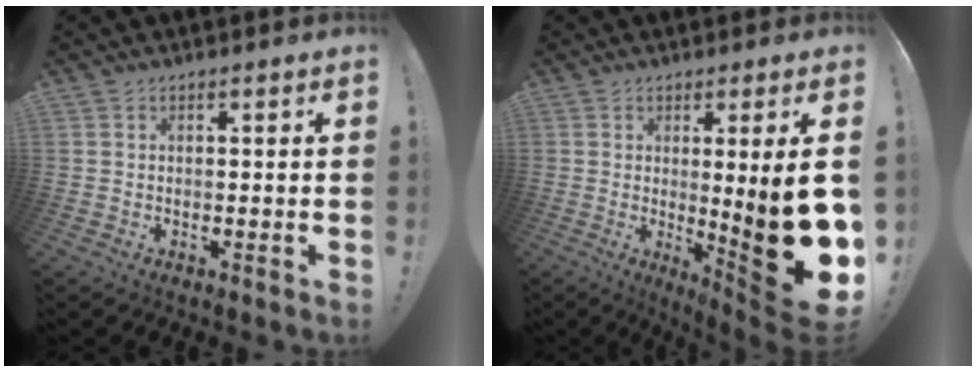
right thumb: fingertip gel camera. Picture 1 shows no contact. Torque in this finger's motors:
{"motor_torque": [2.35, 2.66, 1.43, 0.66, 0.15]}